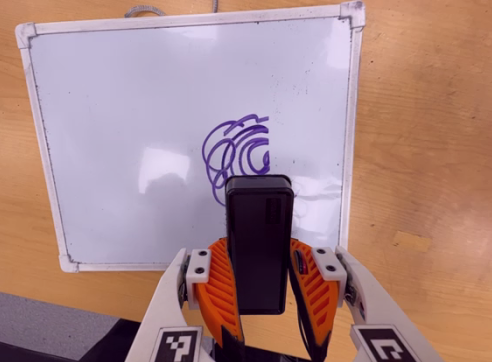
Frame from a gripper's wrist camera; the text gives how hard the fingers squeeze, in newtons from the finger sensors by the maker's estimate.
{"total": 8.6, "left": 6.7, "right": 10.6}